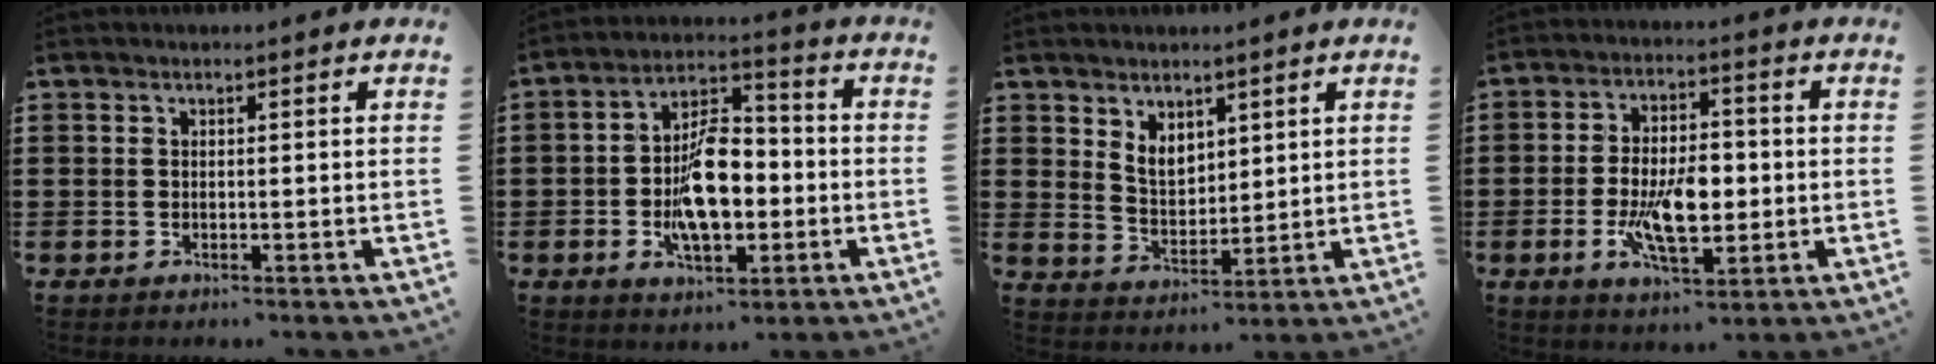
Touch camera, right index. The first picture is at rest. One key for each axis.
{"total": 10.9, "fx": -2.1, "fy": 5.5, "fz": 9.2, "tx": -0.167, "ty": 0.000, "tz": -0.040}
{"total": 4.4, "fx": 2.8, "fy": 2.8, "fz": 1.8, "tx": -0.049, "ty": 0.006, "tz": 0.052}
{"total": 9.8, "fx": -1.8, "fy": 4.5, "fz": 8.6, "tx": -0.184, "ty": -0.006, "tz": -0.034}